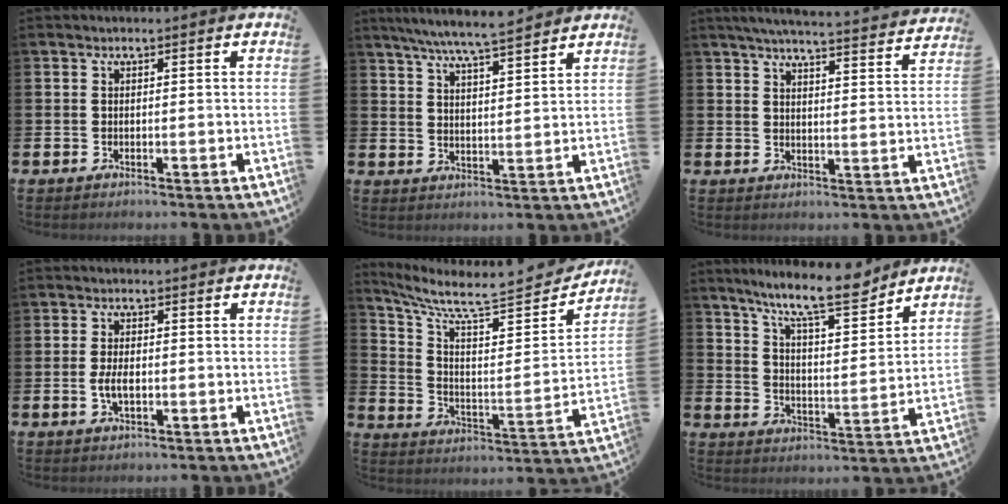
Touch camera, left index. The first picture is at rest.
{"total": 6.9, "force": [6.6, 0.1, 2.2], "torque": [-0.054, -0.033, 0.115]}
{"total": 5.4, "force": [5.2, -0.1, 1.3], "torque": [-0.034, -0.038, 0.089]}
{"total": 3.0, "force": [-0.4, 1.5, 2.6], "torque": [-0.053, 0.000, -0.012]}
{"total": 8.0, "force": [7.0, 1.7, 3.5], "torque": [-0.084, -0.066, 0.110]}
{"total": 10.9, "force": [9.6, 1.6, 5.0], "torque": [-0.102, -0.056, 0.163]}